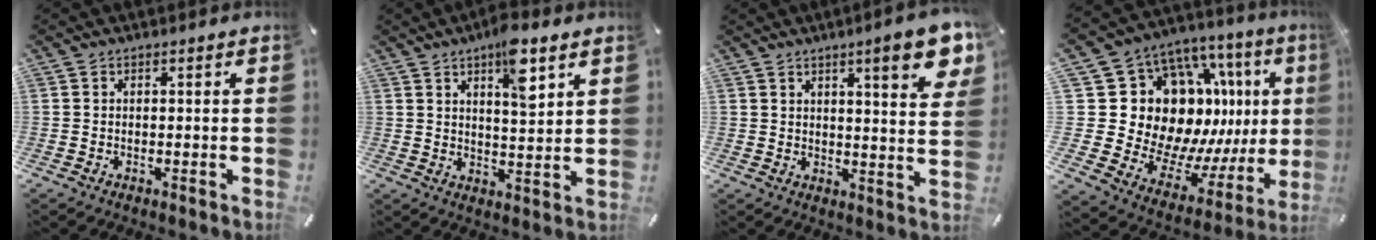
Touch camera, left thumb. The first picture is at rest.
{"total": 7.9, "force": [4.8, 2.3, 5.8], "torque": [-0.086, -0.022, 0.075]}
{"total": 10.7, "force": [6.2, 2.5, 8.3], "torque": [-0.111, -0.032, 0.097]}
{"total": 21.7, "force": [6.0, 16.4, 12.8], "torque": [-0.204, -0.091, 0.161]}